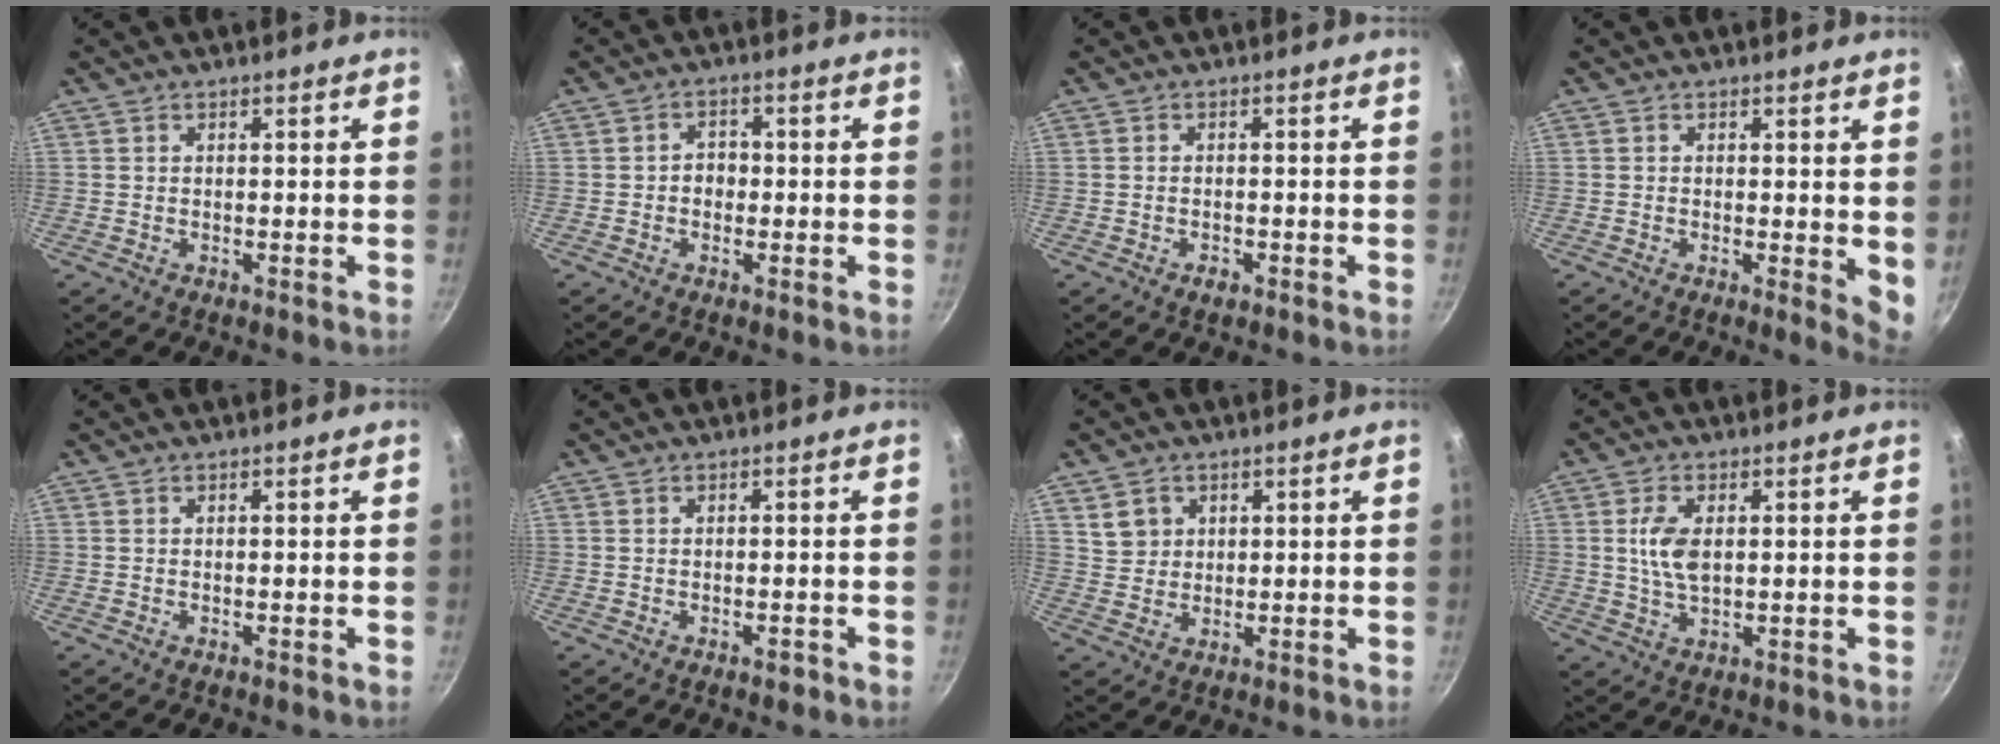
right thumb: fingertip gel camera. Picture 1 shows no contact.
{"total": 2.9, "force": [-0.5, 2.4, 1.6], "torque": [-0.004, 0.010, -0.009]}
{"total": 1.5, "force": [-0.9, 0.8, 0.9], "torque": [-0.018, 0.005, -0.015]}
{"total": 4.2, "force": [0.5, 1.7, 3.9], "torque": [-0.046, -0.009, 0.004]}
{"total": 0.0}
{"total": 0.9, "force": [-0.6, 0.4, 0.5], "torque": [-0.009, 0.008, -0.004]}
{"total": 4.6, "force": [1.8, 3.9, 1.5], "torque": [-0.008, 0.000, 0.039]}
{"total": 6.5, "force": [1.0, 3.5, 5.4], "torque": [-0.104, -0.002, 0.019]}